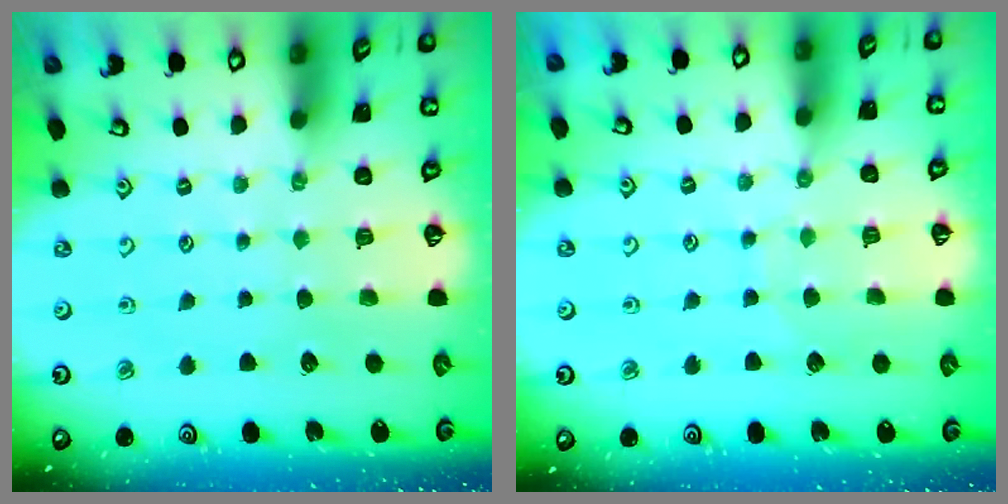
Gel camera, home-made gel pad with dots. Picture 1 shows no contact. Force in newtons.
{"total": 5.7, "press": 5.7, "slide": 0.6}